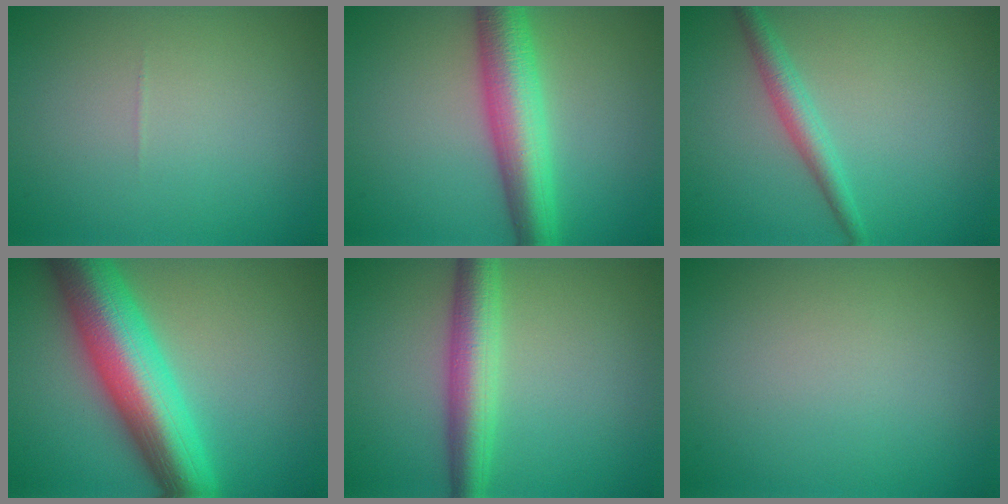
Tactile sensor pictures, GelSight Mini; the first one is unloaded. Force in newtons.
{"total": 7.0, "press": 7.0, "slide": 0.1}
{"total": 2.4, "press": 2.4, "slide": 0.1}
{"total": 11.2, "press": 11.2, "slide": 0.3}
{"total": 4.9, "press": 4.9, "slide": 0.1}
{"total": 0.0}